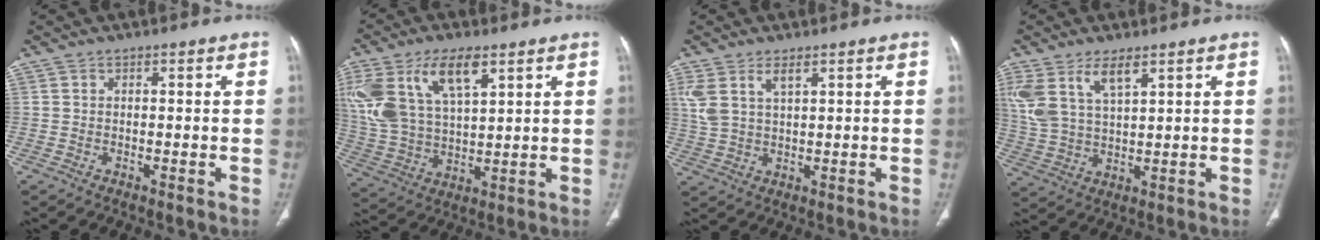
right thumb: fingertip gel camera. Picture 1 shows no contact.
{"total": 18.7, "force": [8.7, 9.3, 13.8], "torque": [-0.289, -0.013, 0.173]}
{"total": 6.0, "force": [3.1, 2.6, 4.4], "torque": [-0.102, -0.005, 0.072]}
{"total": 9.6, "force": [5.4, 4.0, 6.9], "torque": [-0.152, -0.013, 0.118]}